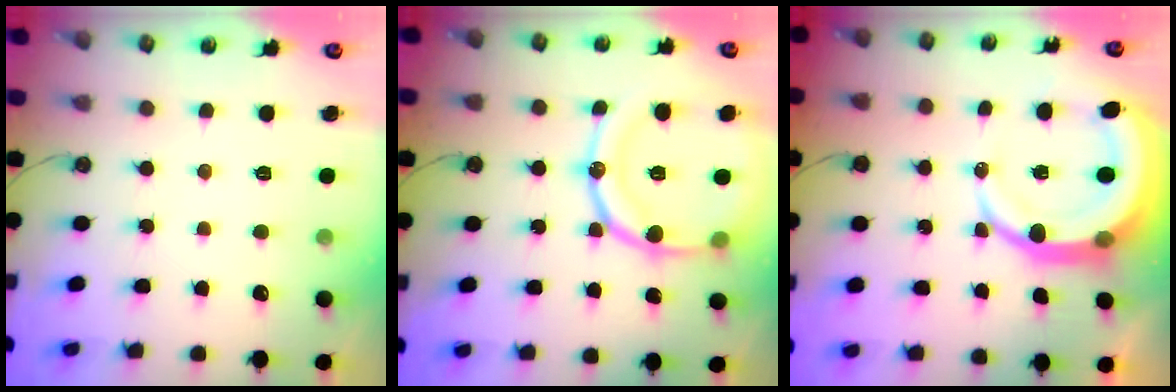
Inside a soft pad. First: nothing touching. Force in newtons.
{"total": 18.3, "press": 18.3, "slide": 1.1}
{"total": 13.5, "press": 13.4, "slide": 1.8}